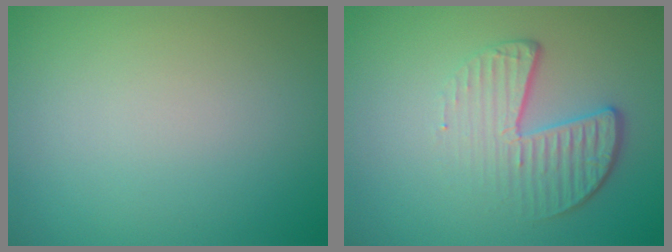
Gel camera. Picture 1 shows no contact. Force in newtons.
{"total": 4.4, "press": 2.9, "slide": 3.3}